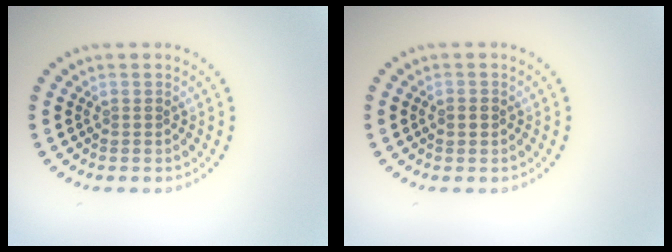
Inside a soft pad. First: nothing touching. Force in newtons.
{"total": 1.3, "press": 1.3, "slide": 0.1}